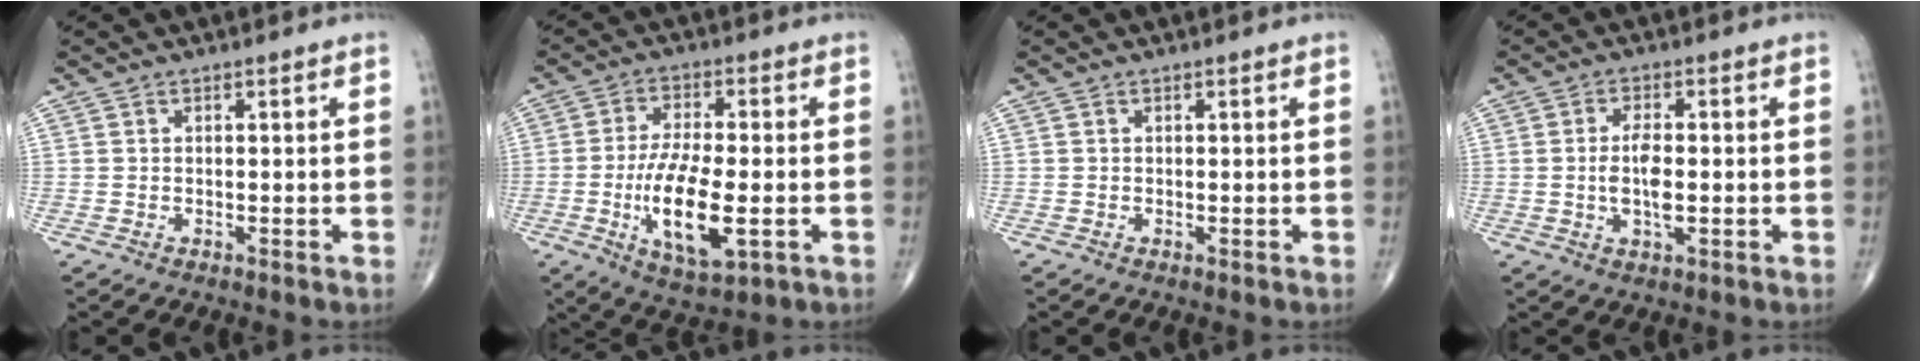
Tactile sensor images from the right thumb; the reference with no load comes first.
{"total": 13.5, "force": [-3.1, 5.1, 12.1], "torque": [-0.221, -0.005, -0.048]}
{"total": 0.0}
{"total": 5.6, "force": [-0.4, 2.2, 5.2], "torque": [-0.100, -0.003, -0.009]}